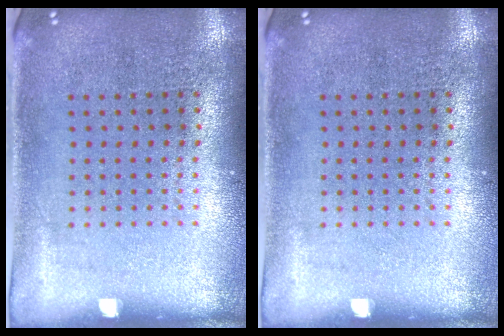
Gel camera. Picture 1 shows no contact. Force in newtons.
{"total": 0.0}